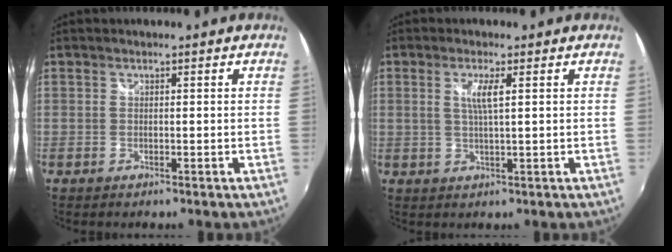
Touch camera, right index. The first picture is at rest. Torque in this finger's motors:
{"motor_torque": [0.04, 0.02, 0.09, 0.06]}